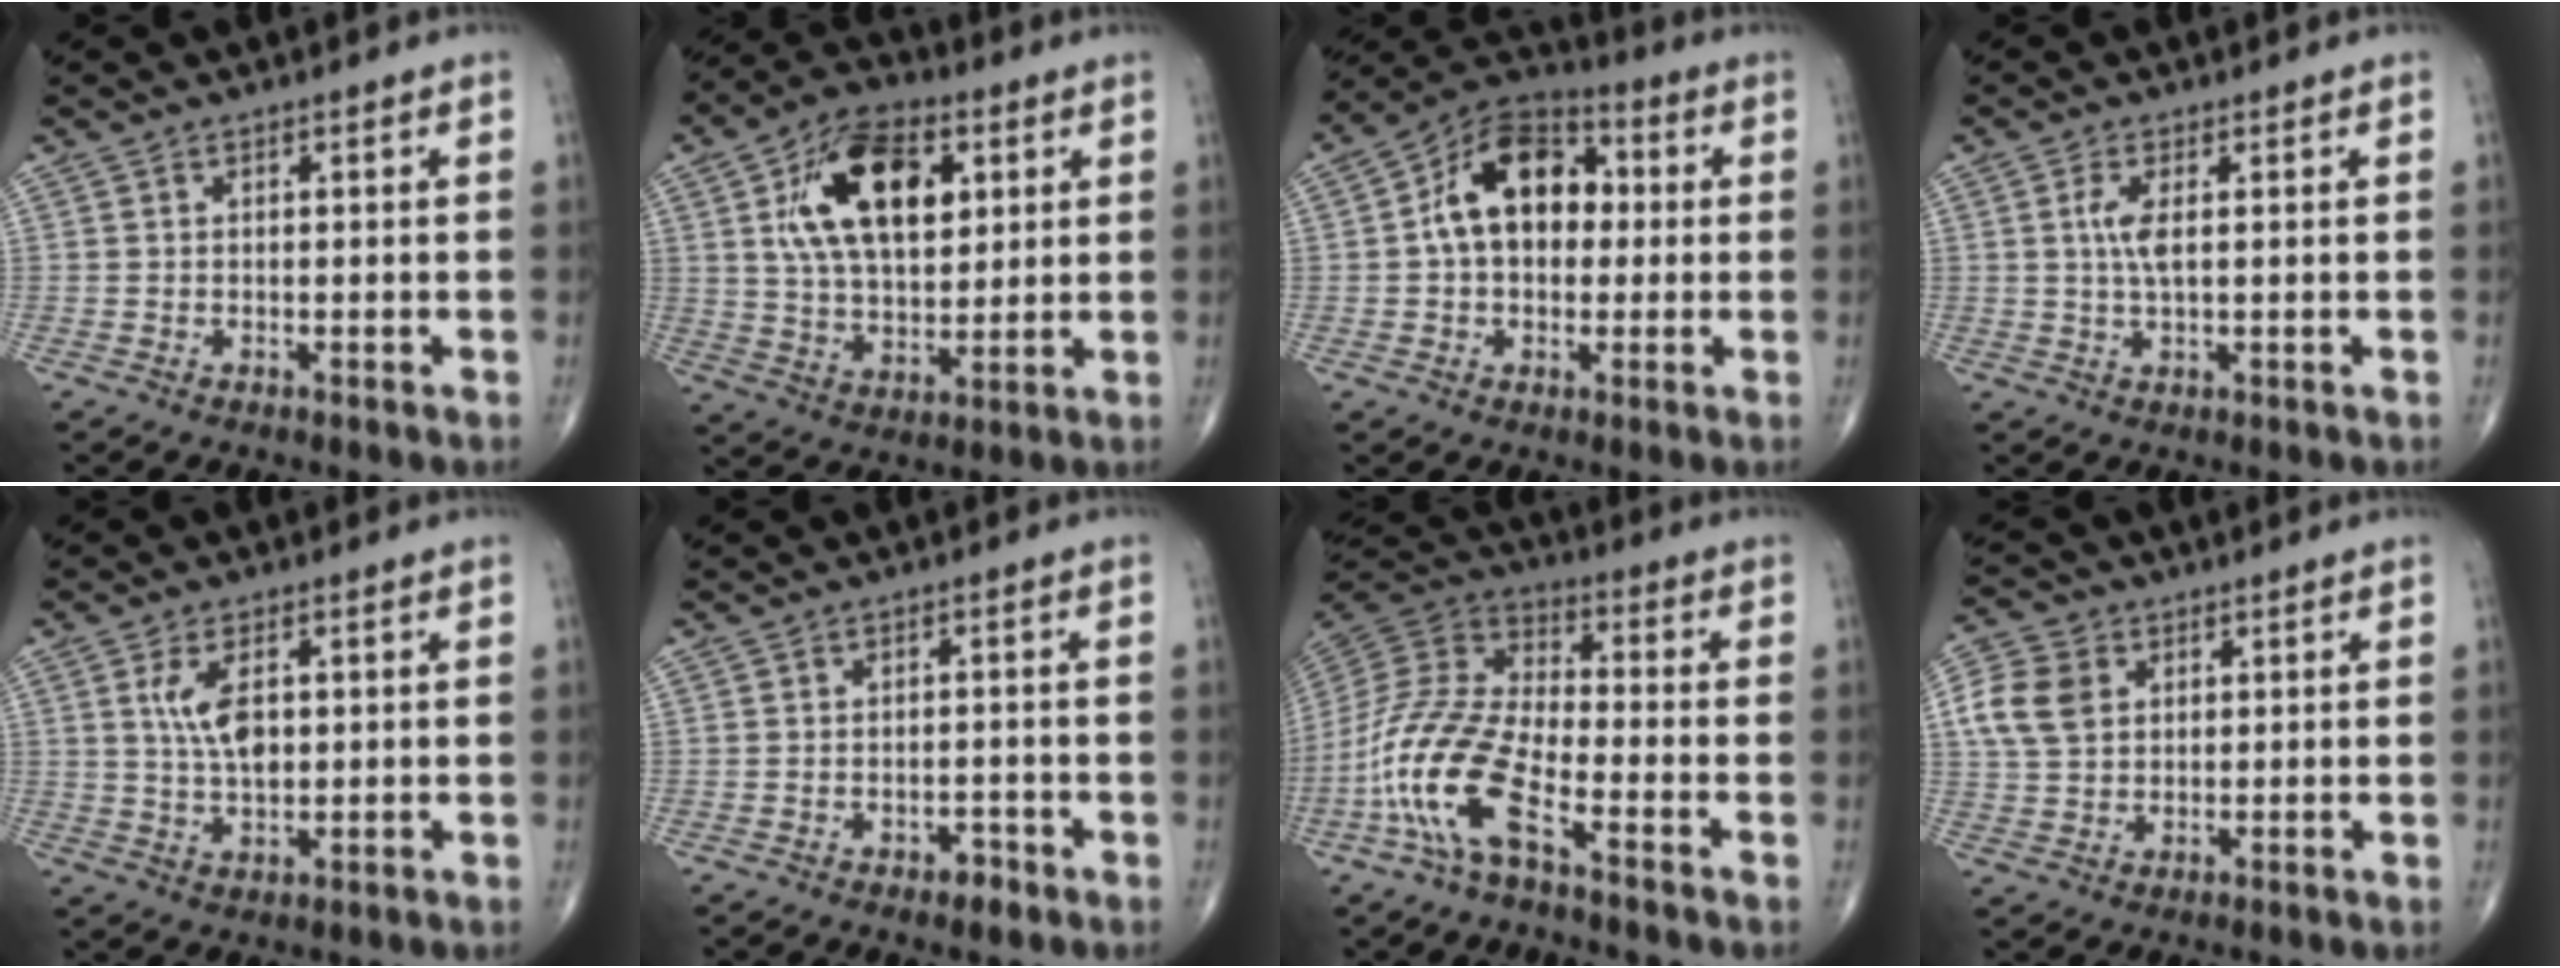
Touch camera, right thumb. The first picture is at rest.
{"total": 17.8, "force": [5.6, 10.2, 13.6], "torque": [-0.210, -0.007, 0.099]}
{"total": 14.9, "force": [1.5, 10.2, 10.8], "torque": [-0.145, 0.030, 0.014]}
{"total": 3.9, "force": [0.7, 1.2, 3.6], "torque": [-0.085, -0.001, 0.015]}
{"total": 6.7, "force": [1.5, 3.4, 5.6], "torque": [-0.103, -0.005, 0.032]}
{"total": 2.6, "force": [-1.5, 1.4, 1.5], "torque": [-0.016, 0.008, -0.019]}
{"total": 16.2, "force": [-7.5, 5.9, 13.2], "torque": [-0.291, 0.038, -0.152]}
{"total": 8.8, "force": [2.3, 6.8, 5.1], "torque": [-0.095, 0.003, 0.043]}